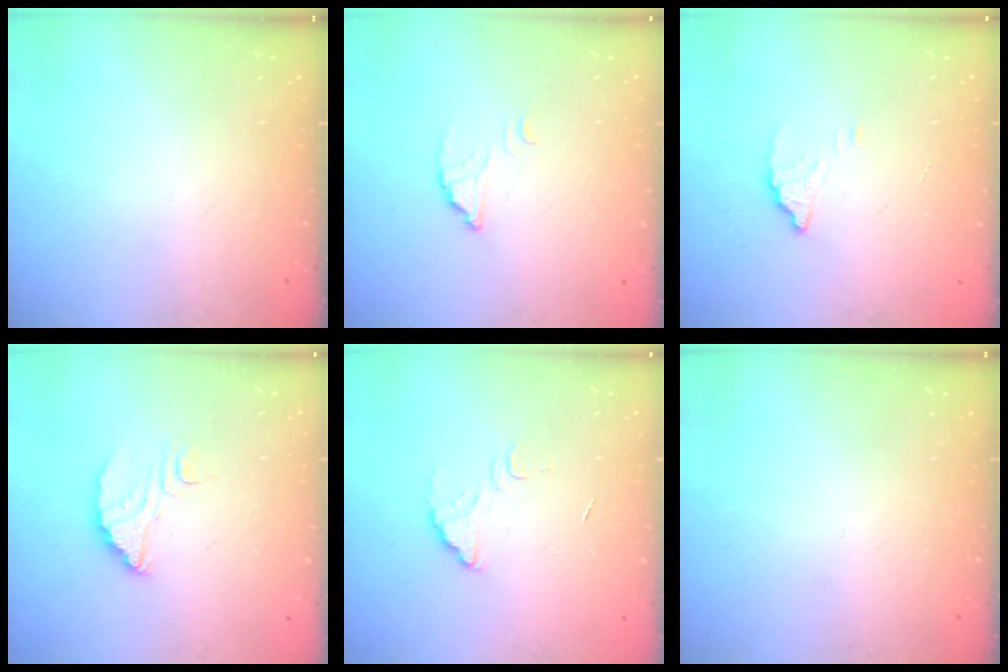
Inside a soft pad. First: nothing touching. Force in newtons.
{"total": 3.0, "press": 3.0, "slide": 0.2}
{"total": 1.8, "press": 1.7, "slide": 0.1}
{"total": 5.6, "press": 5.6, "slide": 0.4}
{"total": 6.4, "press": 6.4, "slide": 0.5}
{"total": 0.0}